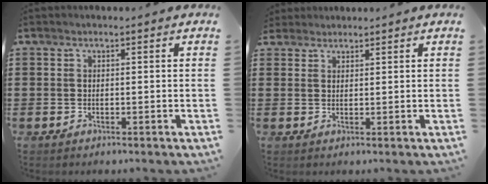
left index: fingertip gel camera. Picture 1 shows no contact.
{"total": 1.5, "force": [1.4, 0.5, -0.2], "torque": [-0.002, 0.003, 0.029]}